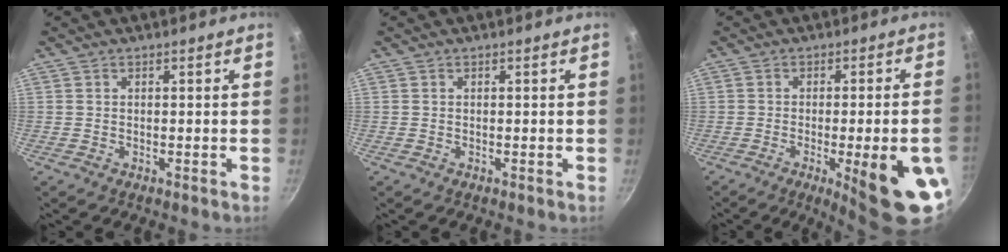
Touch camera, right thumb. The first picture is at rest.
{"total": 0.0}
{"total": 16.2, "force": [-5.5, 3.6, 14.8], "torque": [-0.167, 0.015, -0.066]}